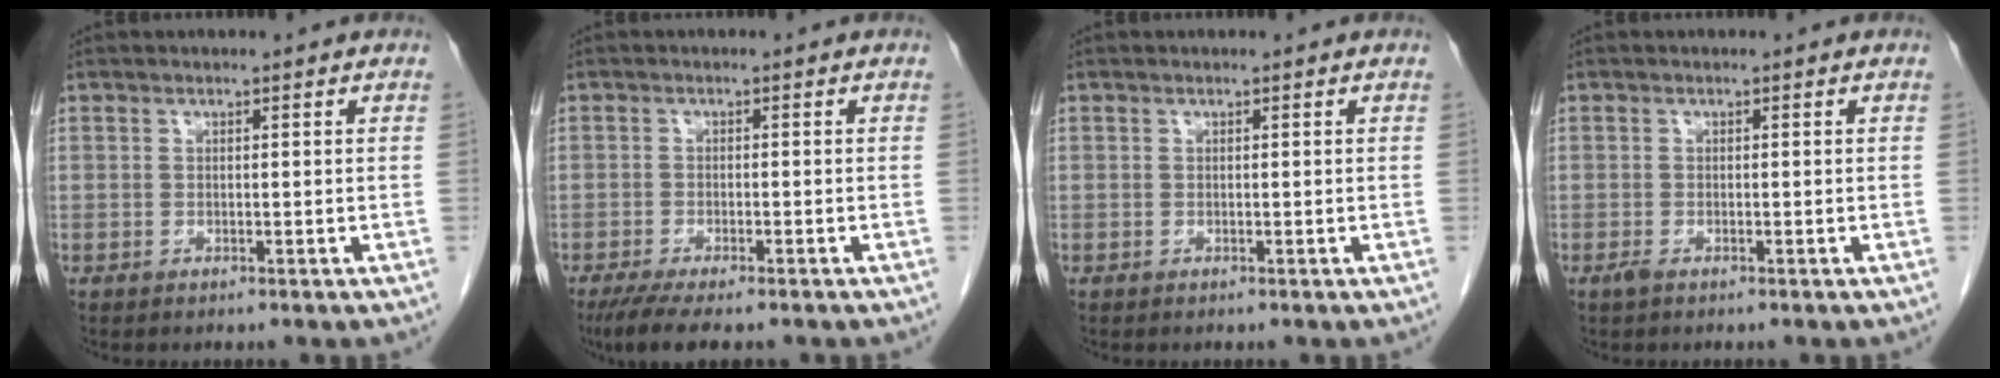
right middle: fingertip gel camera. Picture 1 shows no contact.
{"total": 6.8, "force": [-5.3, 1.4, 4.1], "torque": [-0.065, -0.015, -0.084]}
{"total": 0.0}
{"total": 0.8, "force": [-0.6, 0.2, 0.5], "torque": [-0.016, -0.003, -0.009]}